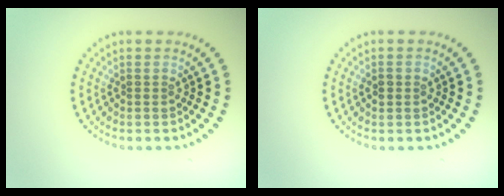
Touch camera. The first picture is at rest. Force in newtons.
{"total": 1.2, "press": 1.2, "slide": 0.1}